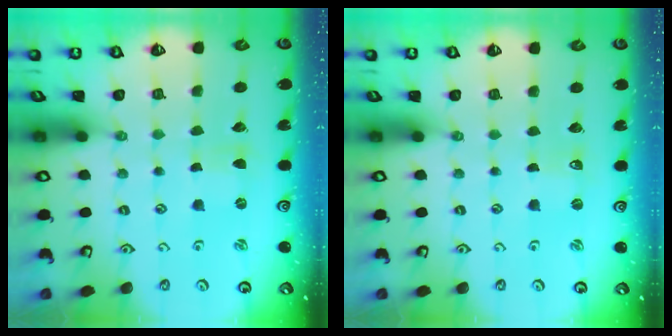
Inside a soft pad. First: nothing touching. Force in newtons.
{"total": 0.0}